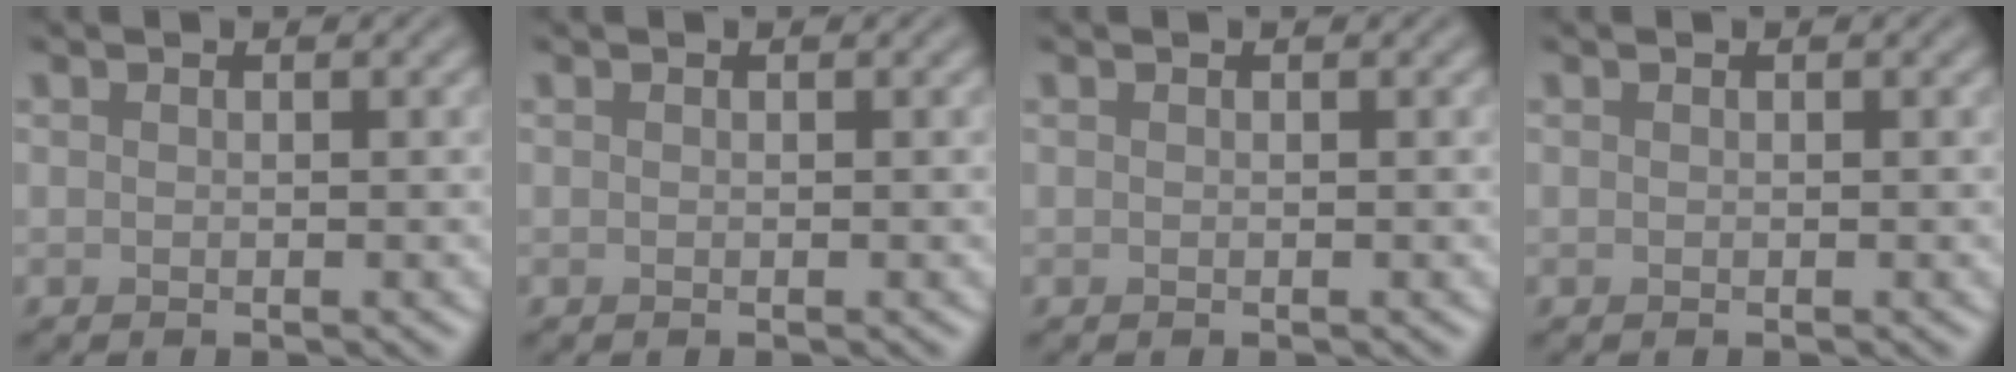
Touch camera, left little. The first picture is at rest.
{"total": 0.0}
{"total": 0.0}
{"total": 0.0}